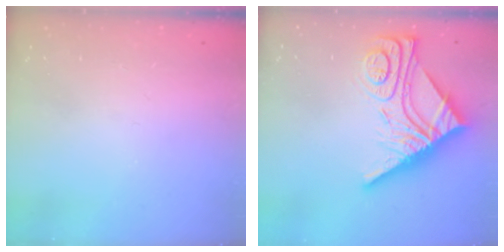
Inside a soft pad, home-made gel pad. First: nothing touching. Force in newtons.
{"total": 14.7, "press": 14.7, "slide": 1.3}